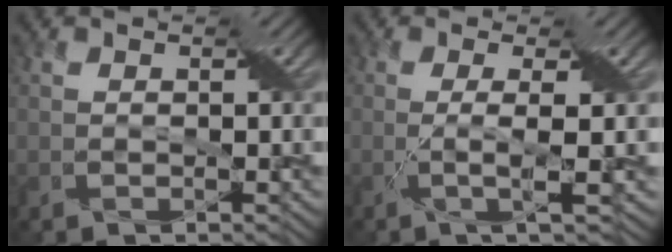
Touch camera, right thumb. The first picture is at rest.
{"total": 3.6, "force": [-0.2, 0.3, 3.6], "torque": [-0.066, 0.008, -0.011]}